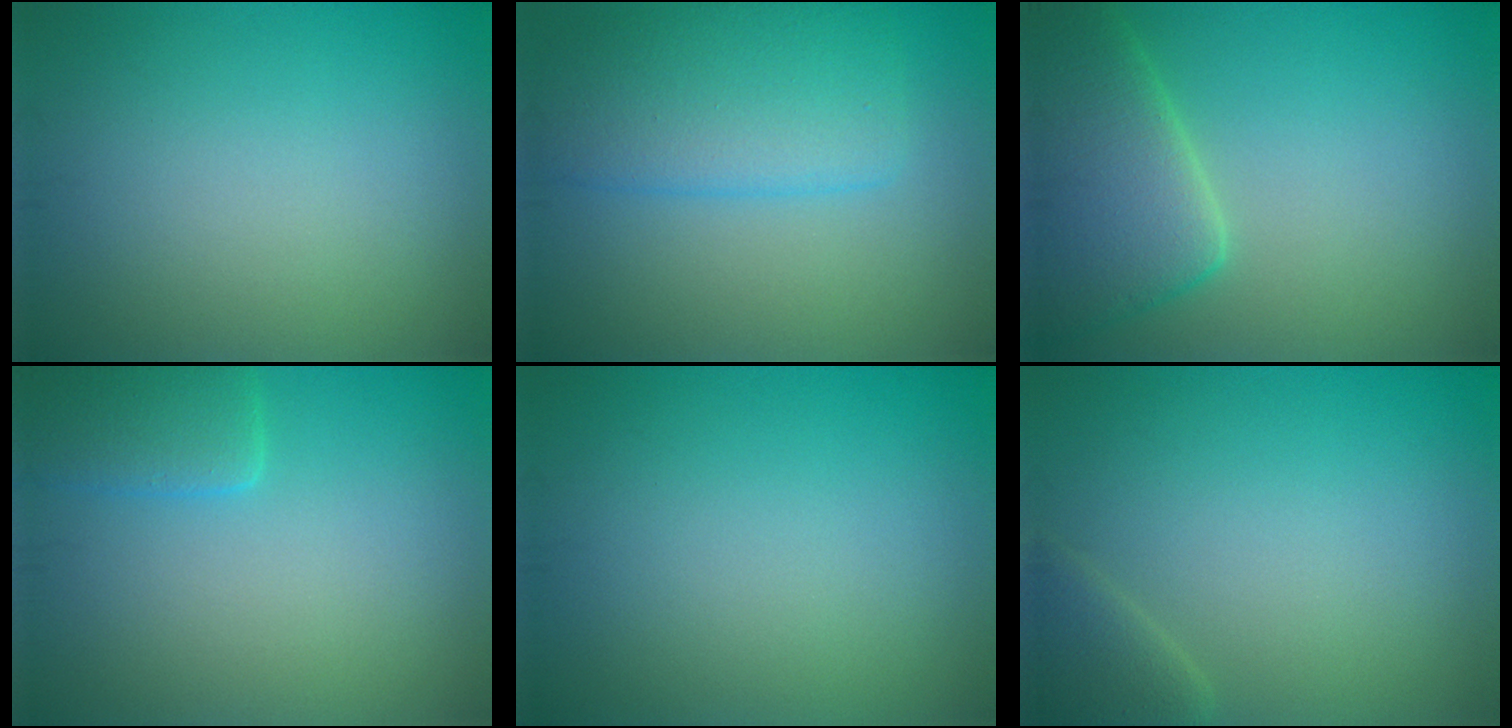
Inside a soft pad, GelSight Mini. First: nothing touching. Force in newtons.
{"total": 6.0, "press": 6.0, "slide": 0.3}
{"total": 7.1, "press": 7.0, "slide": 0.6}
{"total": 3.0, "press": 3.0, "slide": 0.3}
{"total": 0.0}
{"total": 2.5, "press": 2.5, "slide": 0.2}